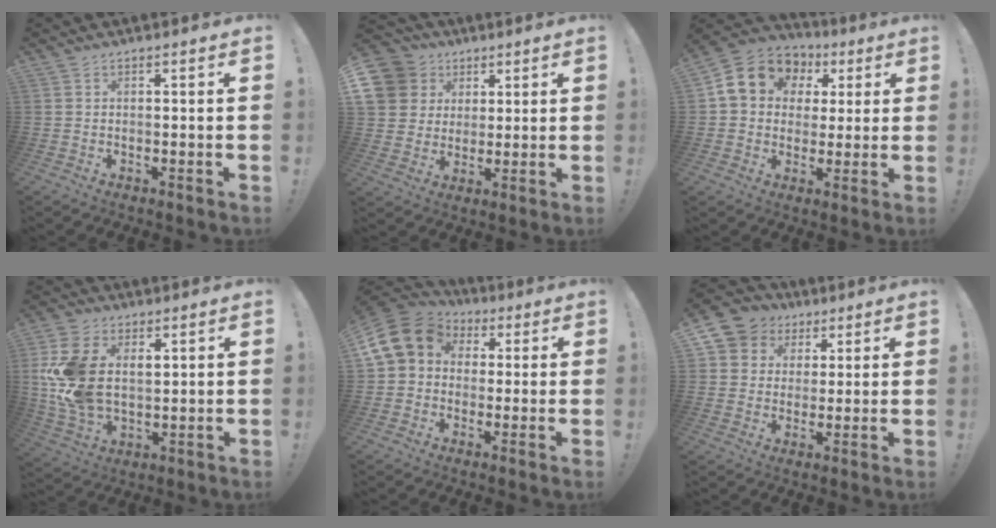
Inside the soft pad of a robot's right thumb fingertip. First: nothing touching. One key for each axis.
{"total": 12.9, "fx": 4.6, "fy": 11.2, "fz": 4.5, "tx": -0.072, "ty": -0.019, "tz": 0.097}
{"total": 14.2, "fx": 5.1, "fy": 11.5, "fz": 6.6, "tx": -0.103, "ty": -0.013, "tz": 0.105}
{"total": 15.5, "fx": 4.3, "fy": 10.5, "fz": 10.6, "tx": -0.207, "ty": -0.026, "tz": 0.080}
{"total": 13.7, "fx": 3.8, "fy": 11.0, "fz": 7.3, "tx": -0.125, "ty": -0.008, "tz": 0.076}
{"total": 8.2, "fx": 3.2, "fy": 7.3, "fz": 1.9, "tx": -0.027, "ty": -0.017, "tz": 0.068}